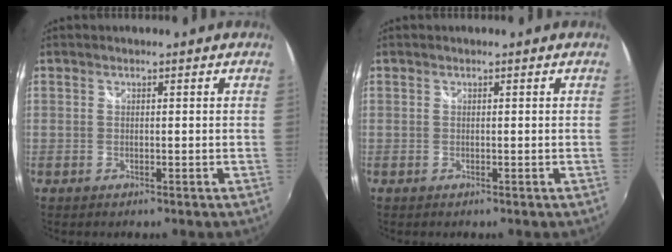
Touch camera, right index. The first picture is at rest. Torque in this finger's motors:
{"motor_torque": [0.11, 0.11, 0.00, 0.00]}